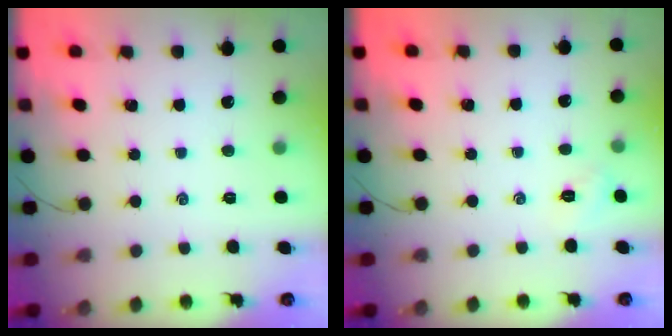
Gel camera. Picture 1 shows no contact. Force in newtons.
{"total": 2.4, "press": 2.3, "slide": 0.7}